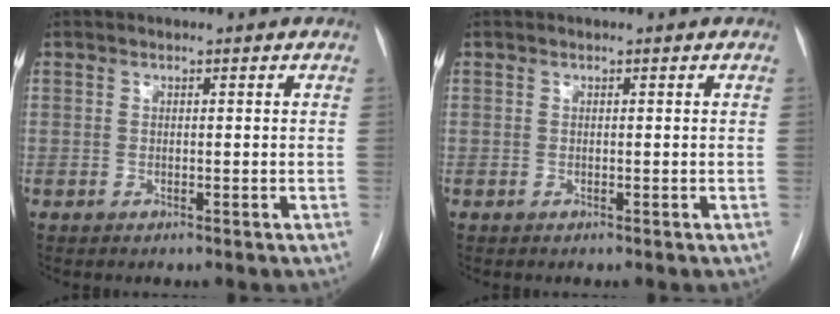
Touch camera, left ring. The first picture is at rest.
{"total": 0.0}